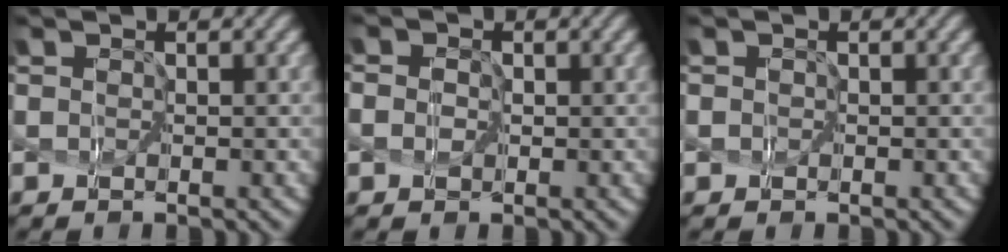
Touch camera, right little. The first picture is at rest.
{"total": 1.5, "force": [-0.2, 1.3, 0.7], "torque": [-0.012, 0.007, -0.006]}
{"total": 0.9, "force": [0.0, 0.9, 0.4], "torque": [0.004, 0.006, -0.006]}